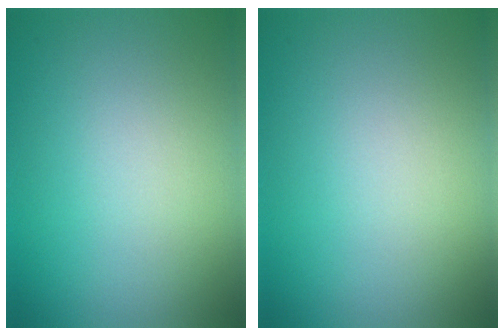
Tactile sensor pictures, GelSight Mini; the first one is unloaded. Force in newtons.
{"total": 0.0}